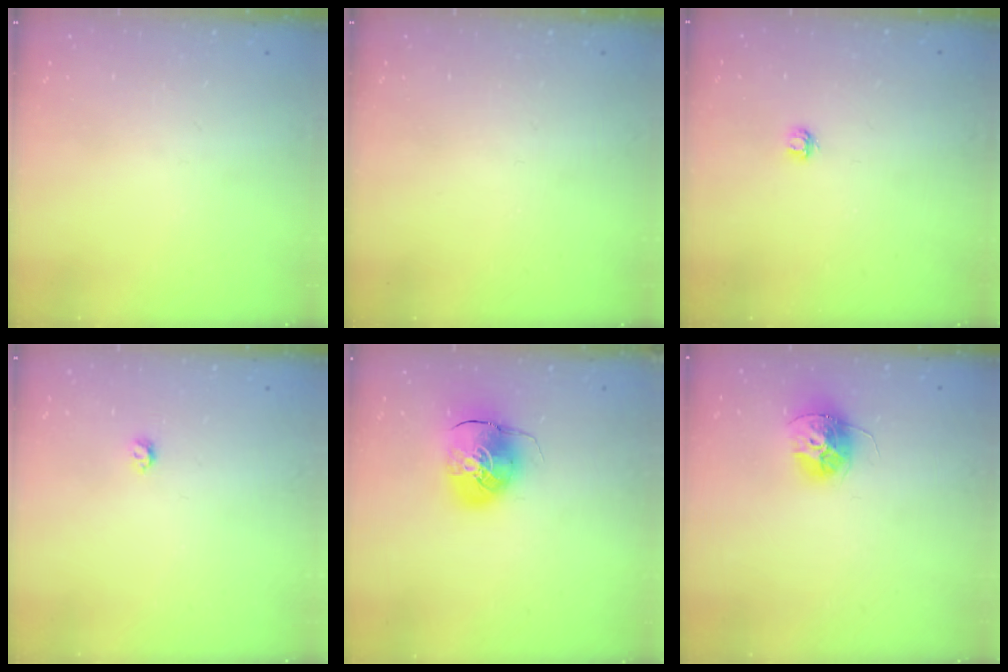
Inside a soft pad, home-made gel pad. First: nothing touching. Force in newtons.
{"total": 0.0}
{"total": 3.2, "press": 3.2, "slide": 0.3}
{"total": 3.2, "press": 3.2, "slide": 0.5}
{"total": 9.6, "press": 9.4, "slide": 1.7}
{"total": 11.1, "press": 11.1, "slide": 0.5}